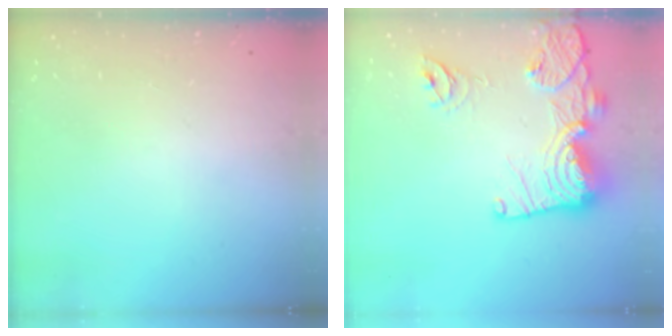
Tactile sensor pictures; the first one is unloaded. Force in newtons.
{"total": 18.6, "press": 18.6, "slide": 1.6}